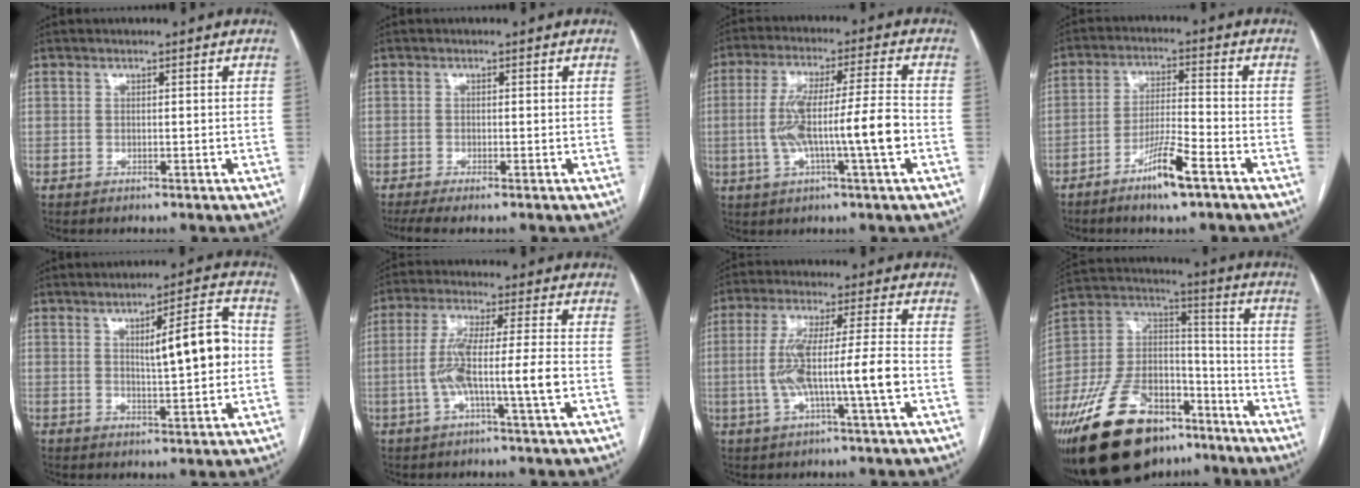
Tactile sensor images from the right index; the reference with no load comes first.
{"total": 2.9, "force": [-2.0, 0.4, 2.0], "torque": [-0.038, -0.007, -0.036]}
{"total": 12.2, "force": [-2.2, 0.3, 12.0], "torque": [-0.226, 0.012, -0.040]}
{"total": 7.7, "force": [-4.8, 0.3, 6.0], "torque": [-0.116, -0.007, -0.087]}
{"total": 8.9, "force": [0.9, 1.4, 8.7], "torque": [-0.127, 0.016, 0.018]}
{"total": 9.4, "force": [-2.0, -0.3, 9.2], "torque": [-0.182, 0.007, -0.041]}
{"total": 10.9, "force": [-2.0, -0.1, 10.7], "torque": [-0.208, 0.010, -0.039]}
{"total": 23.5, "force": [-15.4, 11.7, 13.3], "torque": [-0.294, 0.018, -0.261]}